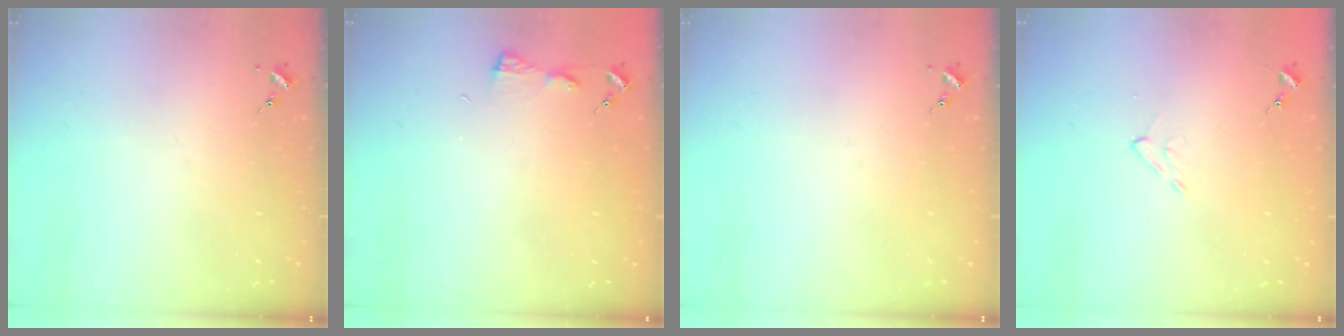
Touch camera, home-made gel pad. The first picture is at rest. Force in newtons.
{"total": 3.2, "press": 3.1, "slide": 0.3}
{"total": 0.0}
{"total": 4.3, "press": 4.3, "slide": 0.7}